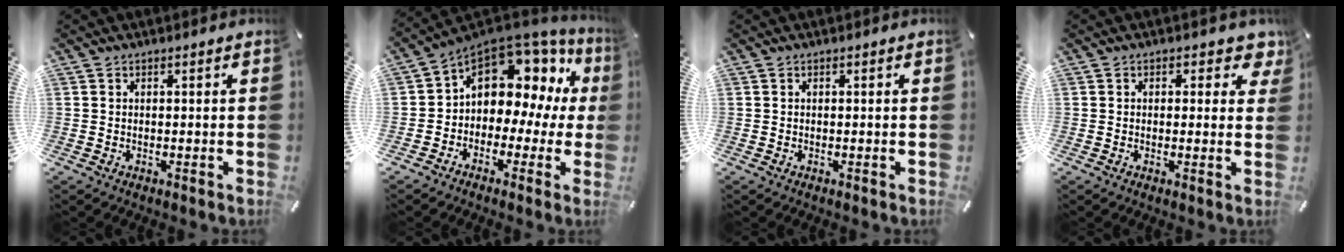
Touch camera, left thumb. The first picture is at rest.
{"total": 11.2, "force": [5.3, 7.8, 5.9], "torque": [-0.101, -0.044, 0.093]}
{"total": 0.0}
{"total": 3.4, "force": [1.4, 2.3, 2.2], "torque": [-0.016, -0.001, 0.017]}